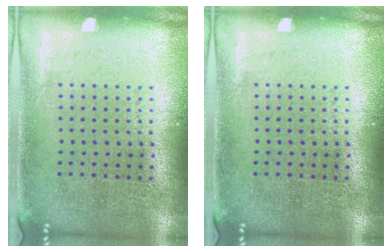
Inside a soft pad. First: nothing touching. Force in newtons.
{"total": 0.0}